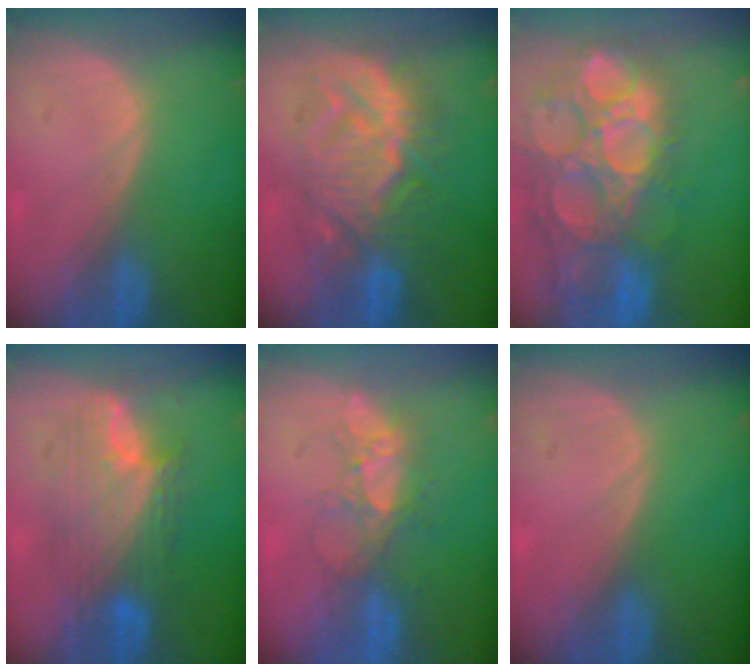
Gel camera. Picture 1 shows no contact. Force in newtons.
{"total": 10.5, "press": 10.5, "slide": 0.5}
{"total": 15.7, "press": 12.9, "slide": 8.9}
{"total": 8.7, "press": 8.7, "slide": 0.3}
{"total": 5.6, "press": 5.4, "slide": 1.6}
{"total": 0.0}